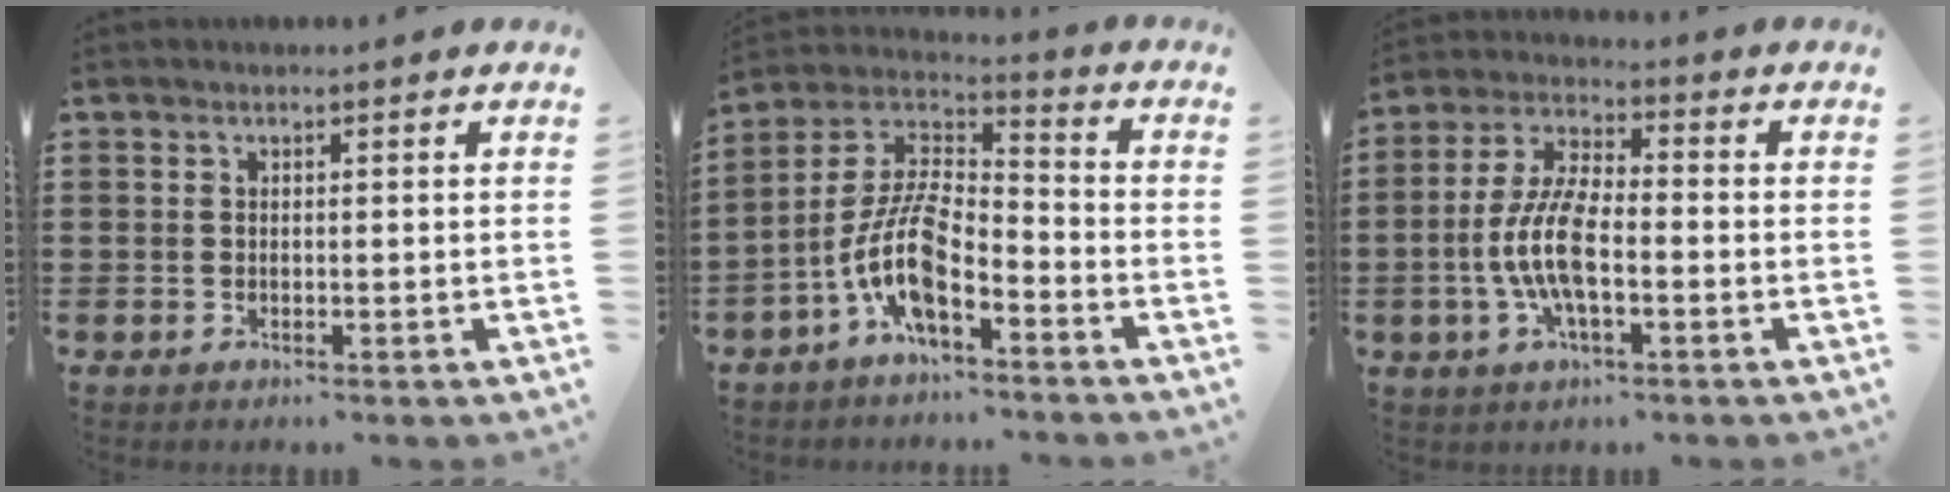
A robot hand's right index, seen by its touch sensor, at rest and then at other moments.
{"total": 10.5, "force": [-5.4, 3.8, 8.1], "torque": [-0.200, -0.018, -0.112]}
{"total": 8.9, "force": [-2.0, 3.3, 8.1], "torque": [-0.193, -0.013, -0.047]}